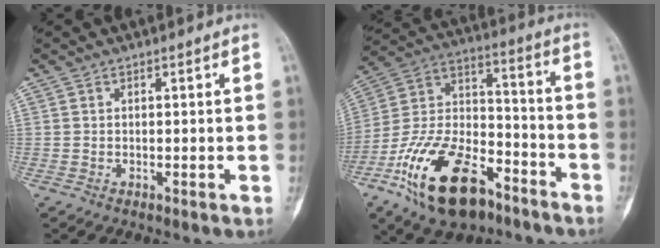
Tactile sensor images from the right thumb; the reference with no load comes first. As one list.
[{"total": 23.4, "force": [-13.2, 11.8, 15.2], "torque": [-0.295, 0.069, -0.236]}]